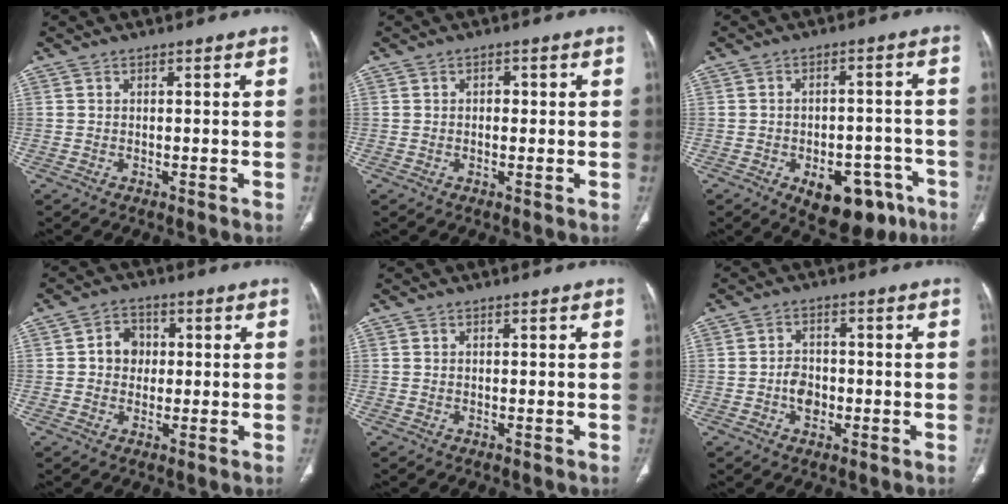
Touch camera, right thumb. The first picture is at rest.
{"total": 1.5, "force": [0.2, 1.1, 1.1], "torque": [-0.011, 0.003, 0.001]}
{"total": 13.1, "force": [-6.7, 7.5, 8.5], "torque": [-0.080, 0.039, -0.080]}
{"total": 5.2, "force": [0.4, 4.4, 2.6], "torque": [-0.013, 0.009, 0.001]}
{"total": 0.0}
{"total": 4.3, "force": [-1.1, 3.2, 2.7], "torque": [-0.030, 0.010, -0.020]}